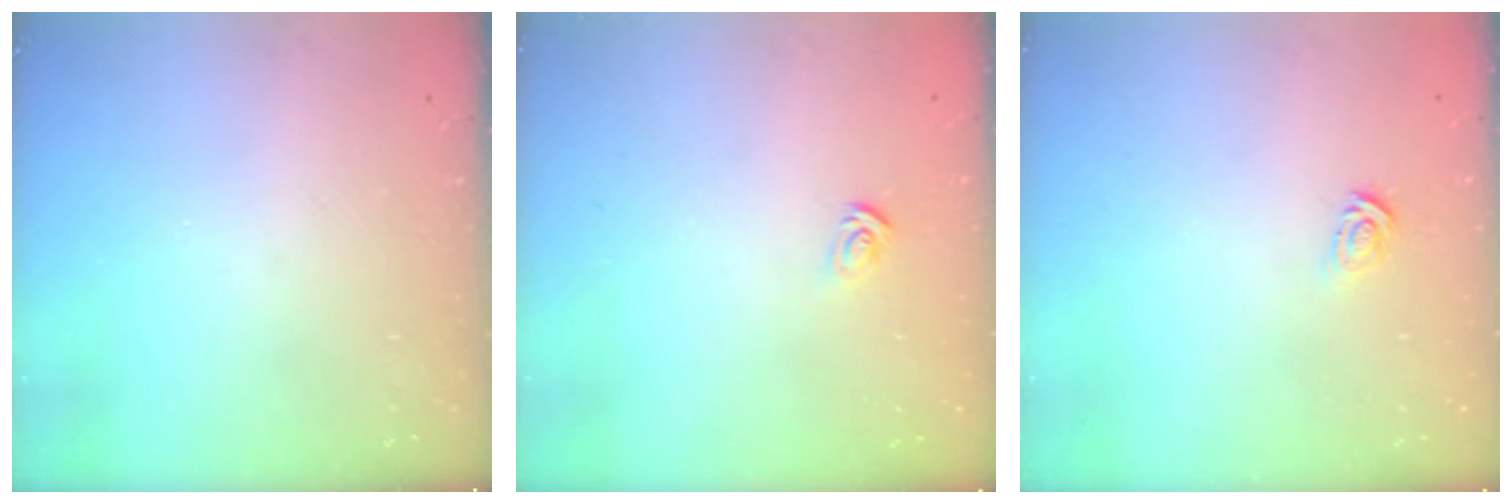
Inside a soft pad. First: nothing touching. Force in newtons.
{"total": 2.7, "press": 2.7, "slide": 0.3}
{"total": 2.8, "press": 2.8, "slide": 0.2}